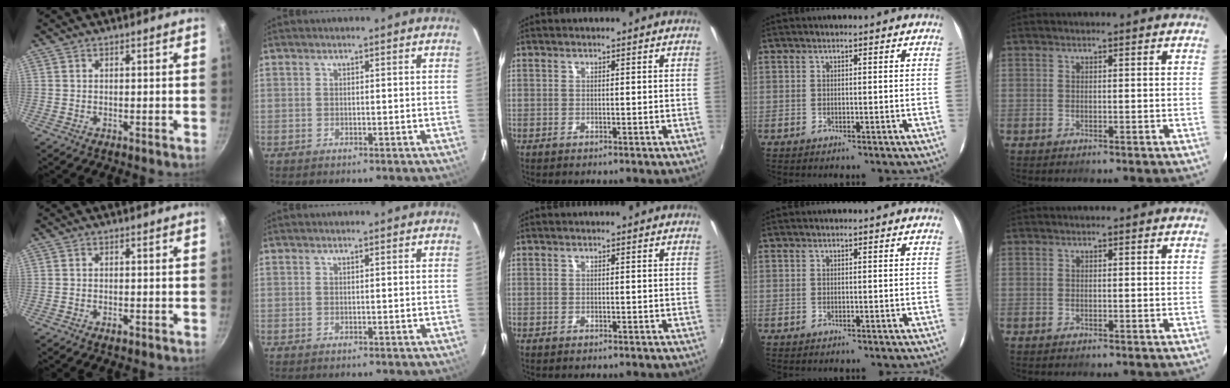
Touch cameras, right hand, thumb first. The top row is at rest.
{"thumb": {"total": 1.3, "force": [-0.7, 0.6, 0.9], "torque": [-0.016, 0.003, -0.015]}}